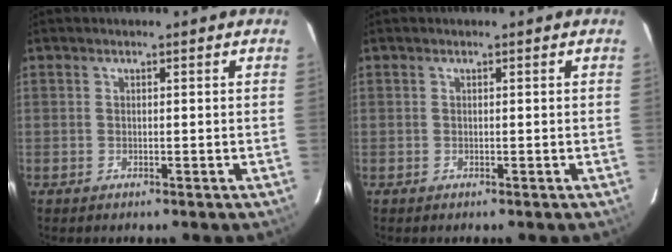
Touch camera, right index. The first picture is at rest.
{"total": 0.0}